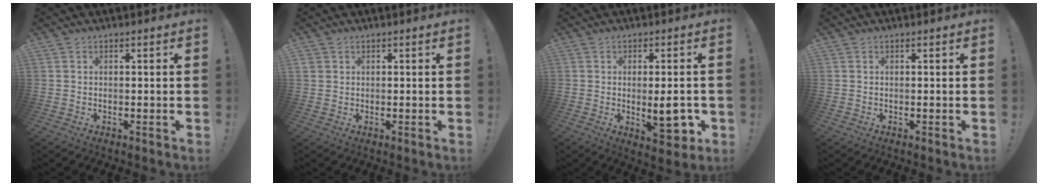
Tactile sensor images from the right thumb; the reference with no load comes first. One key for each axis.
{"total": 1.5, "fx": 1.0, "fy": 1.0, "fz": 0.3, "tx": -0.004, "ty": -0.001, "tz": 0.019}
{"total": 10.0, "fx": -1.4, "fy": 3.6, "fz": 9.2, "tx": -0.094, "ty": -0.009, "tz": -0.018}
{"total": 0.0}